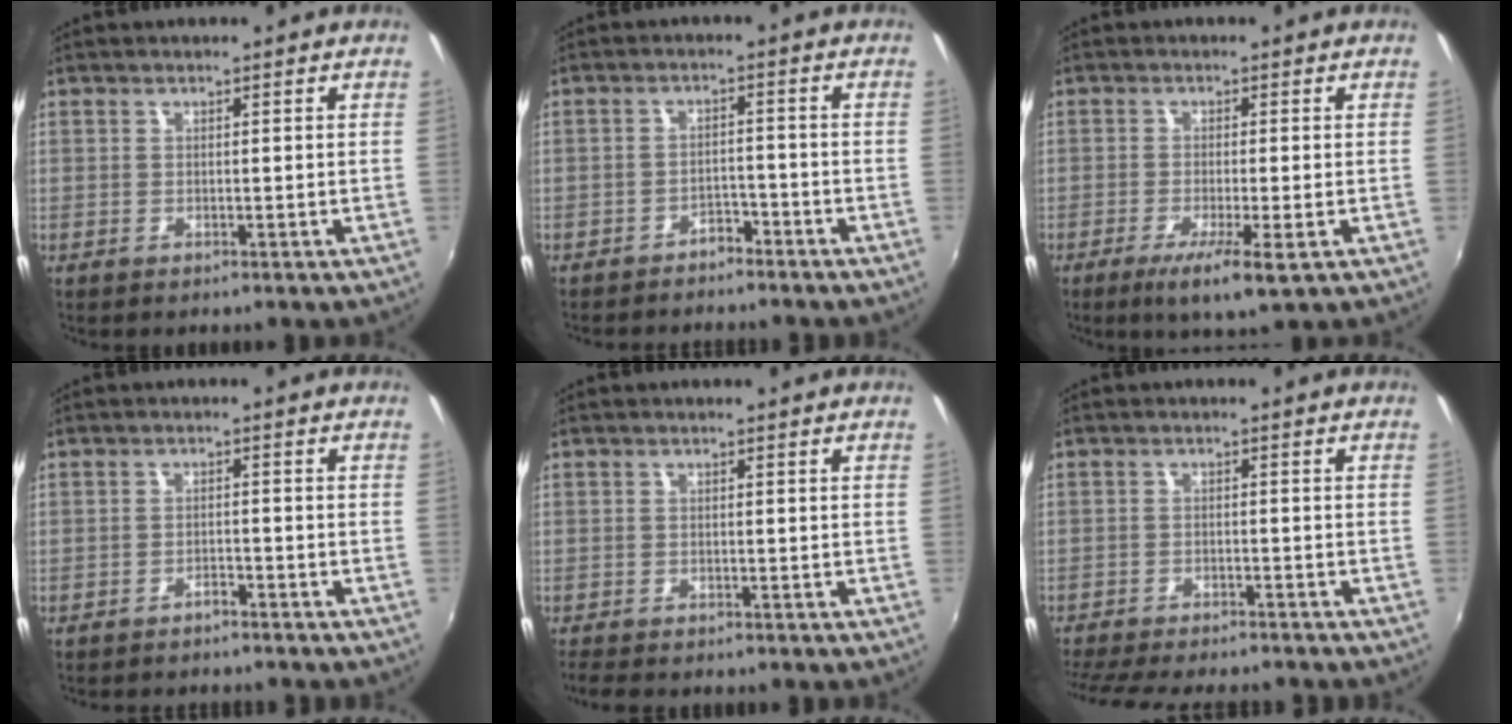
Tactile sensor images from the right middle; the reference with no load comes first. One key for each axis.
{"total": 4.8, "fx": -4.2, "fy": 1.9, "fz": 1.2, "tx": -0.034, "ty": 0.005, "tz": -0.060}
{"total": 6.0, "fx": -2.9, "fy": 0.4, "fz": 5.2, "tx": -0.109, "ty": -0.020, "tz": -0.049}
{"total": 3.7, "fx": -3.4, "fy": 1.0, "fz": 0.9, "tx": -0.036, "ty": -0.006, "tz": -0.050}
{"total": 3.4, "fx": -3.1, "fy": 0.9, "fz": 1.1, "tx": -0.036, "ty": -0.017, "tz": -0.056}
{"total": 13.9, "fx": -12.3, "fy": 3.0, "fz": 5.8, "tx": -0.134, "ty": -0.024, "tz": -0.187}